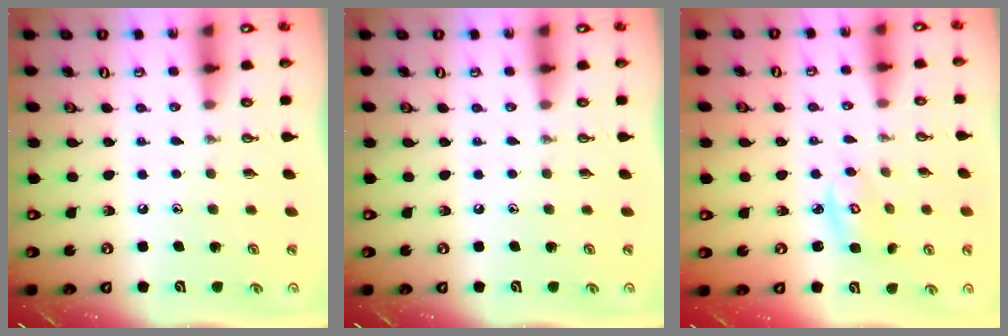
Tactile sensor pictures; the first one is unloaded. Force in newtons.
{"total": 0.0}
{"total": 4.4, "press": 4.4, "slide": 0.4}